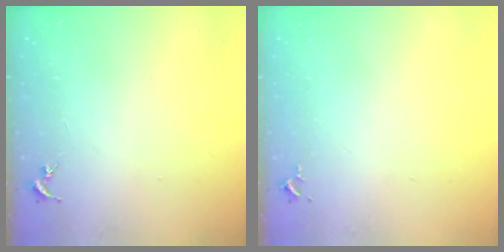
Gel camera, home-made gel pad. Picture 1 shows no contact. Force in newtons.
{"total": 2.6, "press": 2.6, "slide": 0.4}